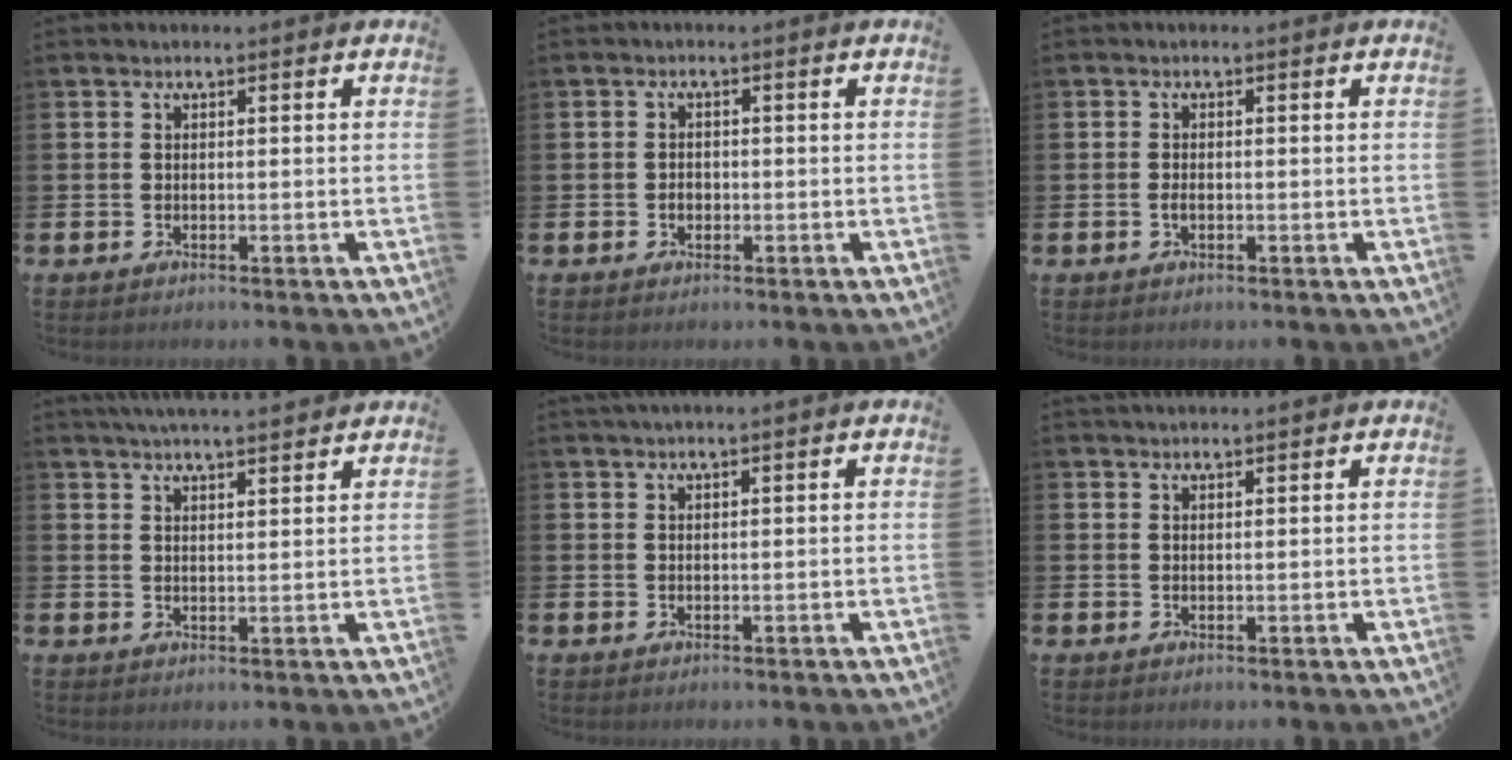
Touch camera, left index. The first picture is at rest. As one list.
[{"total": 1.3, "force": [-0.3, 1.1, 0.7], "torque": [0.001, 0.001, -0.011]}, {"total": 1.0, "force": [-0.3, 0.5, 0.8], "torque": [-0.017, 0.002, -0.006]}, {"total": 3.9, "force": [3.8, -0.2, 0.8], "torque": [-0.021, -0.013, 0.069]}, {"total": 0.9, "force": [0.7, -0.2, 0.5], "torque": [-0.012, 0.002, 0.013]}, {"total": 1.1, "force": [1.1, 0.0, 0.1], "torque": [0.001, -0.001, 0.019]}]